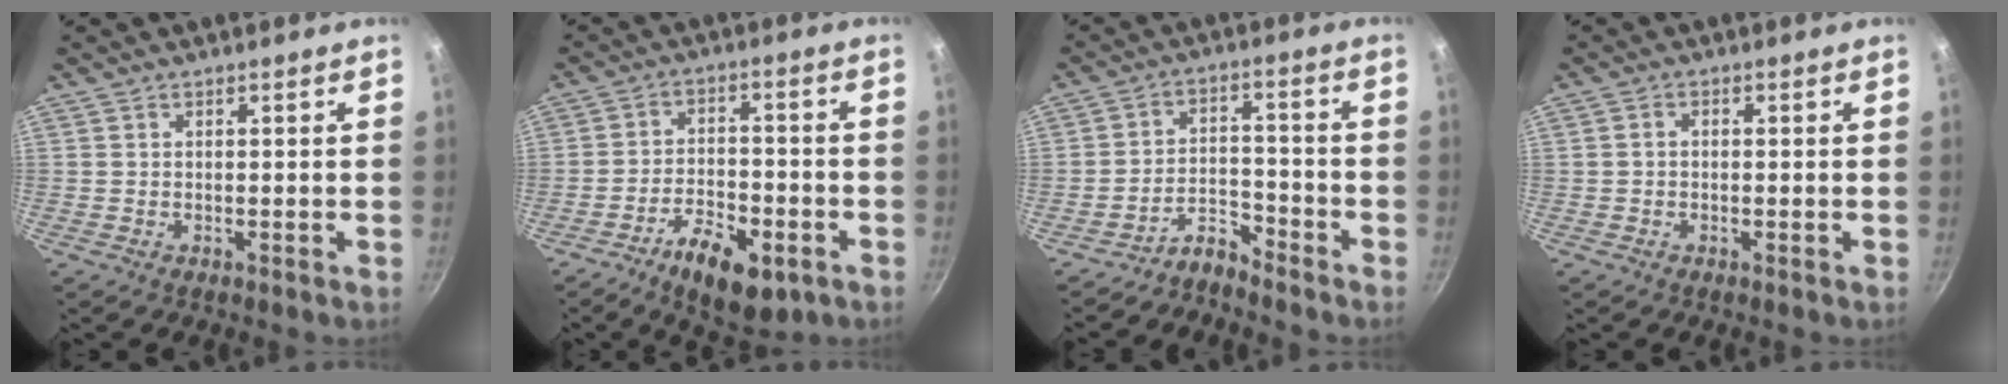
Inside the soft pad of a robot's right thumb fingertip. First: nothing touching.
{"total": 11.7, "force": [-6.1, 5.4, 8.4], "torque": [-0.117, 0.029, -0.095]}
{"total": 4.9, "force": [-4.7, 1.1, 0.6], "torque": [-0.008, 0.048, -0.099]}
{"total": 1.1, "force": [-0.3, 0.8, 0.7], "torque": [-0.014, 0.008, -0.006]}